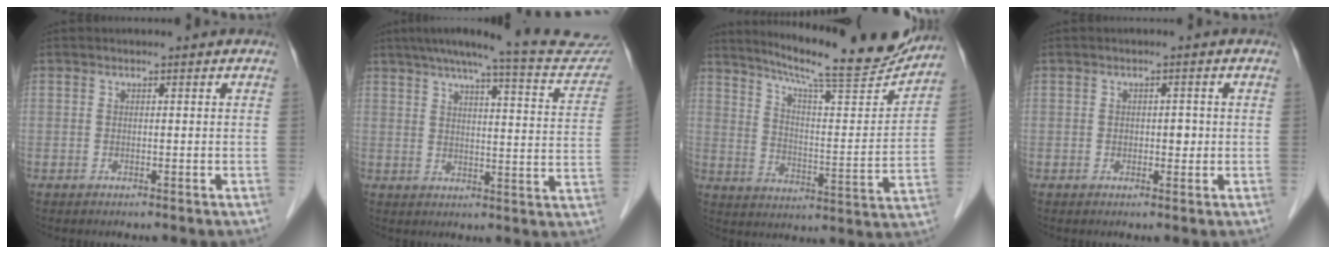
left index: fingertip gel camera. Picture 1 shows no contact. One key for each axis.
{"total": 19.0, "fx": 17.3, "fy": 1.6, "fz": 7.6, "tx": -0.096, "ty": -0.025, "tz": 0.204}
{"total": 20.1, "fx": 18.2, "fy": 1.2, "fz": 8.5, "tx": -0.136, "ty": -0.038, "tz": 0.257}
{"total": 1.7, "fx": -0.1, "fy": 1.1, "fz": 1.3, "tx": -0.015, "ty": 0.003, "tz": -0.001}